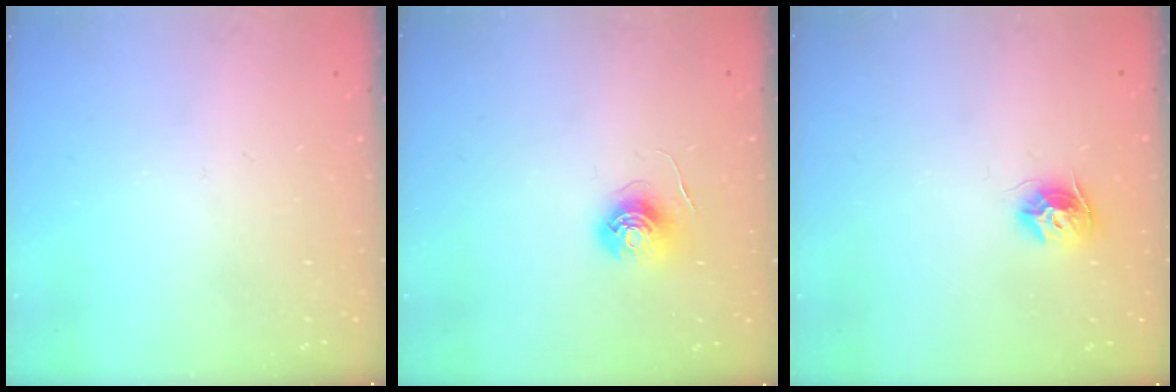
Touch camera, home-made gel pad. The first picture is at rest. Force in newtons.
{"total": 6.0, "press": 6.0, "slide": 0.3}
{"total": 8.8, "press": 8.8, "slide": 0.4}